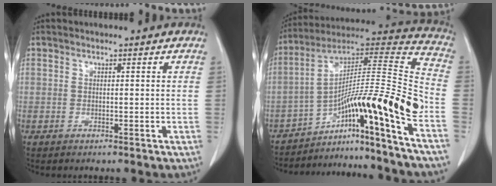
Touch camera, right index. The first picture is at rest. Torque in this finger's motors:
{"motor_torque": [1.52, -0.62, 0.46, 0.14]}